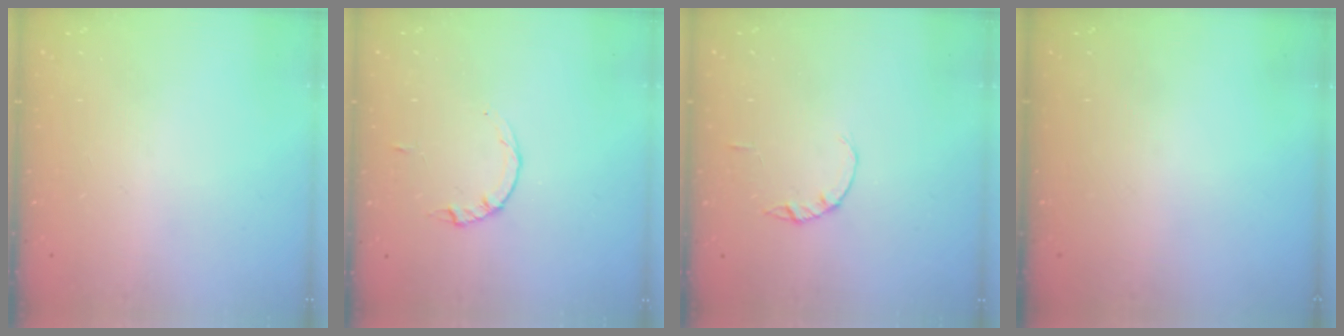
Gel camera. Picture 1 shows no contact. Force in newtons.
{"total": 2.2, "press": 2.1, "slide": 0.3}
{"total": 1.0, "press": 1.0, "slide": 0.2}
{"total": 0.0}